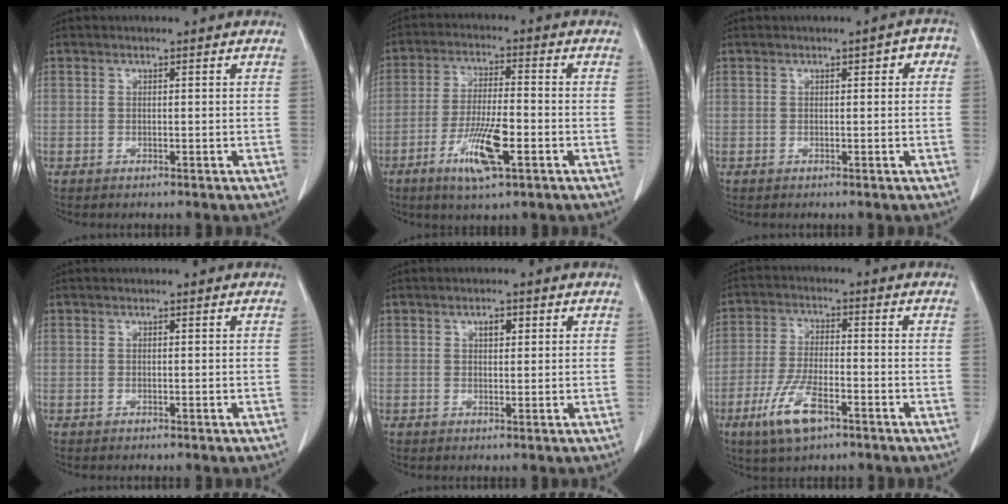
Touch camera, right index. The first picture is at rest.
{"total": 9.3, "force": [-3.9, 1.5, 8.2], "torque": [-0.160, -0.010, -0.068]}
{"total": 2.3, "force": [0.5, 1.1, 2.0], "torque": [-0.018, 0.019, 0.005]}
{"total": 0.0}
{"total": 1.9, "force": [0.8, 0.9, 1.4], "torque": [-0.022, 0.000, 0.012]}
{"total": 8.8, "force": [-4.8, 2.5, 6.9], "torque": [-0.146, -0.012, -0.087]}